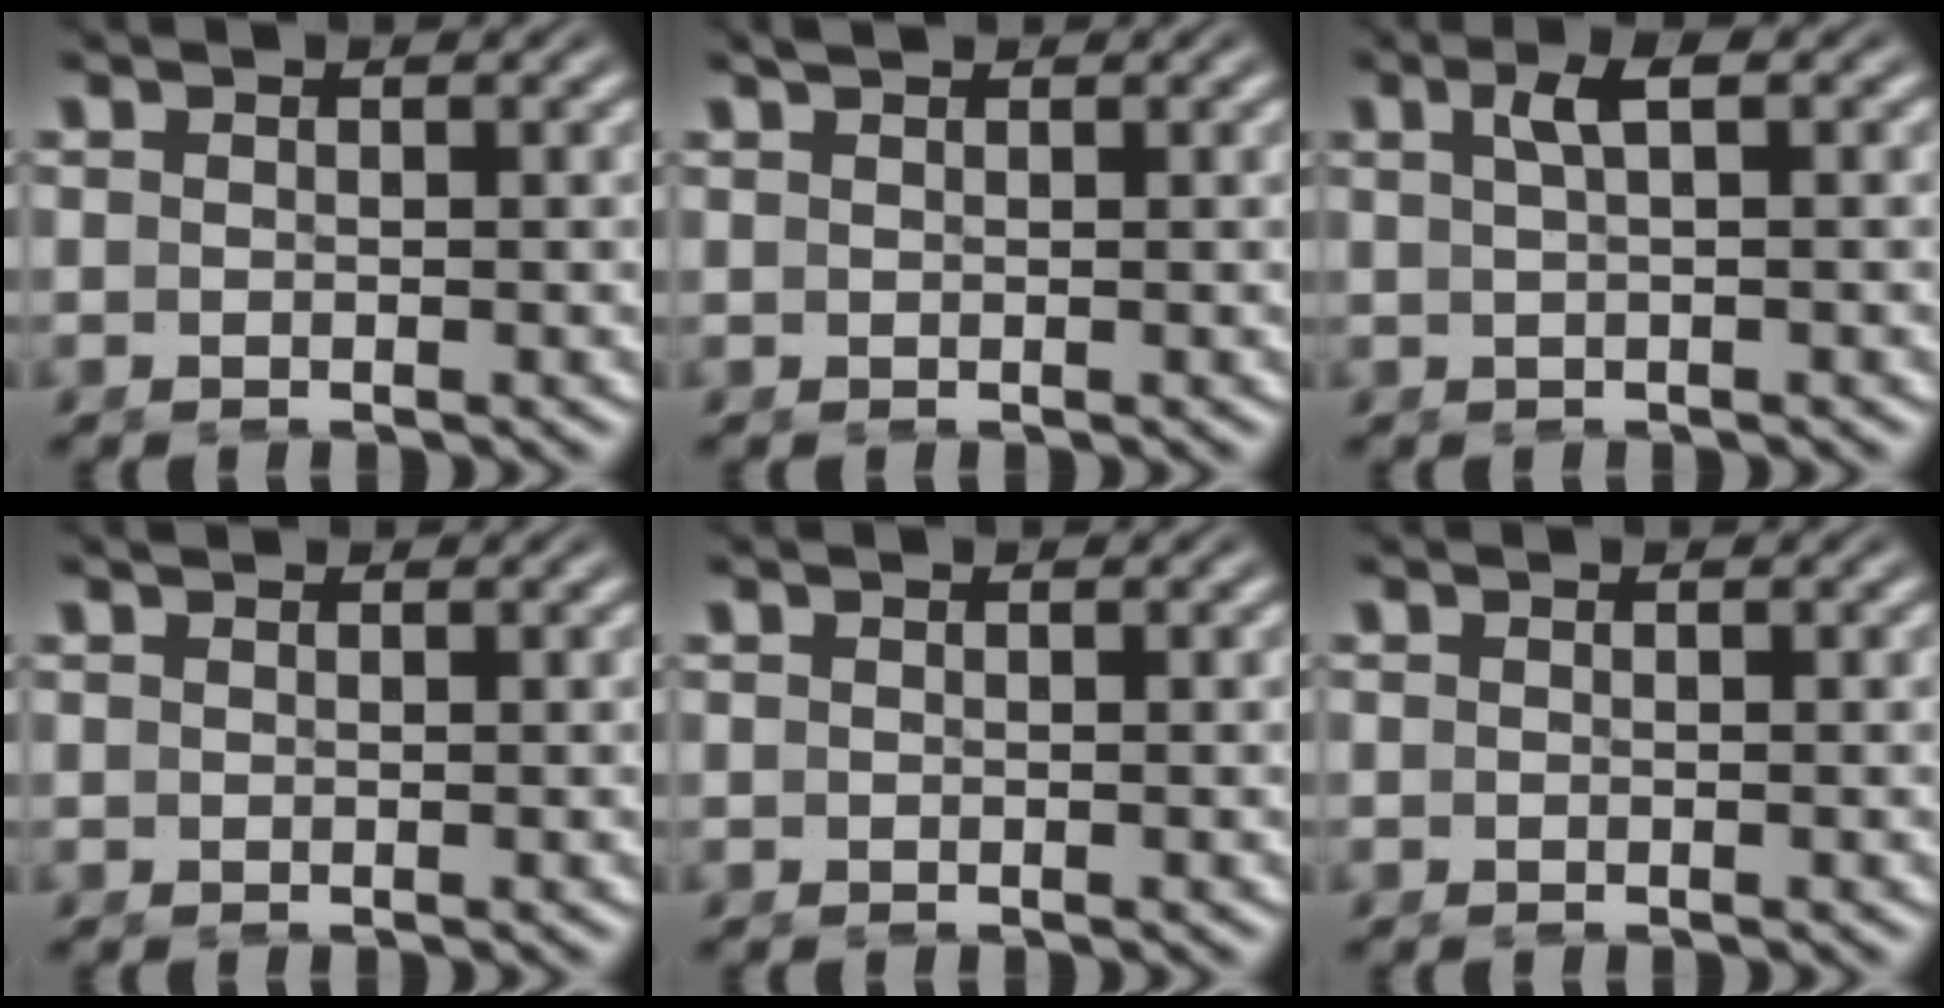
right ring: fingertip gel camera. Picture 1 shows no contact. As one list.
[{"total": 1.0, "force": [0.9, -0.2, 0.1], "torque": [0.002, 0.003, 0.018]}, {"total": 2.1, "force": [0.7, 0.2, 2.0], "torque": [-0.029, 0.012, 0.011]}, {"total": 0.7, "force": [0.6, -0.2, 0.0], "torque": [0.006, 0.001, 0.013]}, {"total": 0.0}, {"total": 0.0}]